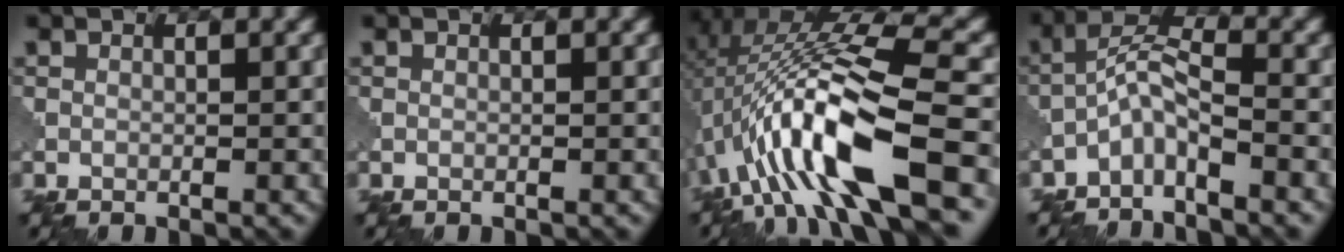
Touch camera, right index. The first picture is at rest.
{"total": 0.0}
{"total": 13.1, "force": [-2.3, 4.0, 12.3], "torque": [-0.226, 0.016, -0.040]}
{"total": 3.7, "force": [-2.5, 0.7, 2.6], "torque": [-0.051, 0.013, -0.059]}